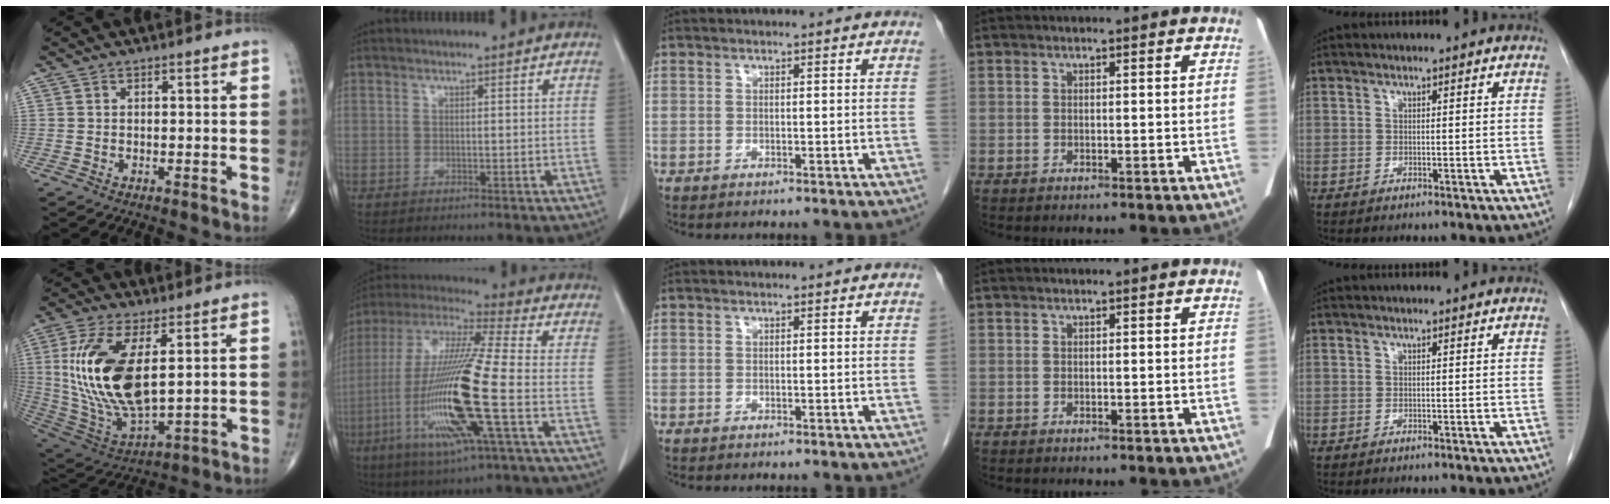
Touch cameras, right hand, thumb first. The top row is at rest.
{"thumb": {"total": 20.4, "force": [3.6, 8.9, 18.0], "torque": [-0.369, -0.025, 0.079]}, "index": {"total": 19.3, "force": [-5.1, 0.4, 18.7], "torque": [-0.398, -0.020, -0.103]}}